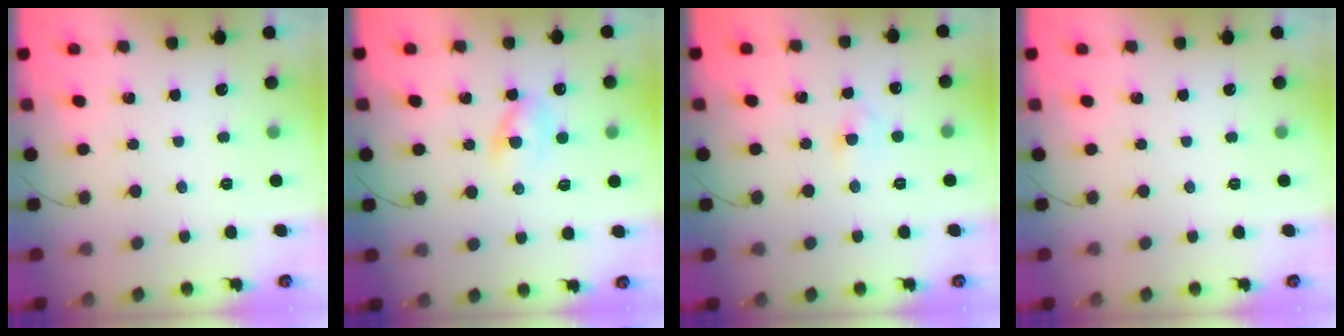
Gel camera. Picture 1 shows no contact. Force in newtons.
{"total": 3.3, "press": 3.1, "slide": 1.2}
{"total": 2.4, "press": 2.1, "slide": 1.0}
{"total": 0.0}